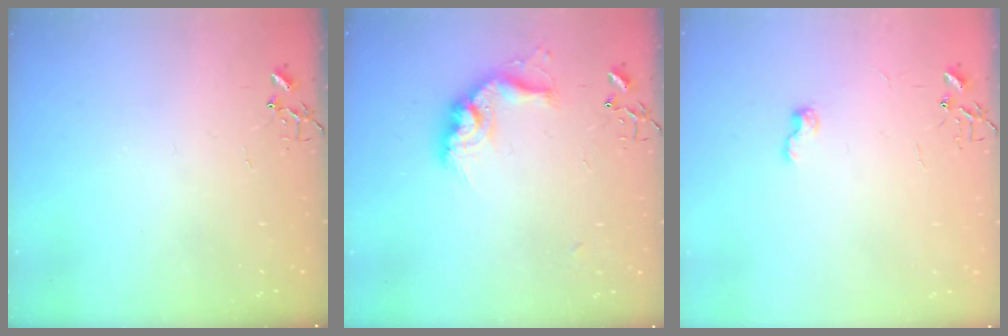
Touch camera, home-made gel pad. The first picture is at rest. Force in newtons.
{"total": 14.4, "press": 14.3, "slide": 0.7}
{"total": 6.2, "press": 6.1, "slide": 0.8}